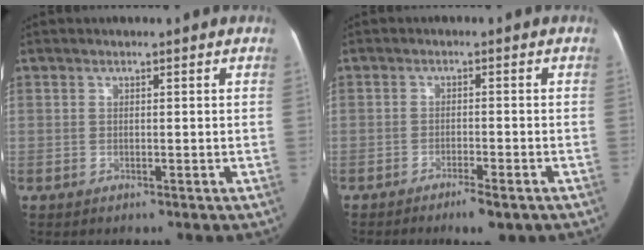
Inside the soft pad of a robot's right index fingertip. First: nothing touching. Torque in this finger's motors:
{"motor_torque": [0.17, -0.14, 0.01, 0.00]}